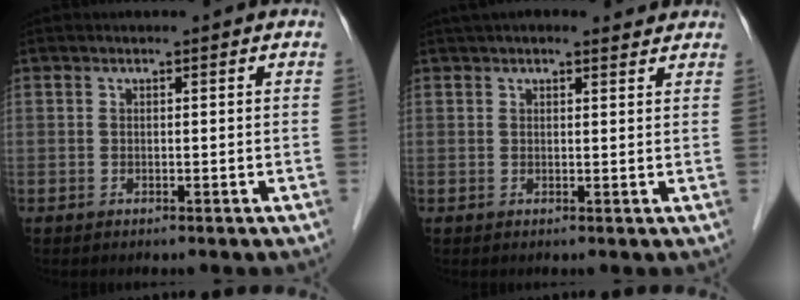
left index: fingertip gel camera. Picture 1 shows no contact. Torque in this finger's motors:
{"motor_torque": [0.95, -0.88, 0.30, 0.02]}